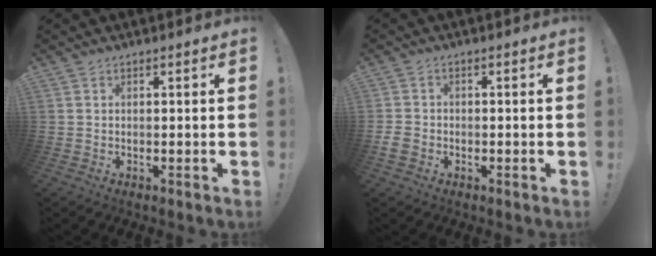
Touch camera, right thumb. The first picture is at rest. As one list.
[{"total": 3.8, "force": [-1.6, 2.7, 2.0], "torque": [-0.041, 0.005, -0.028]}]